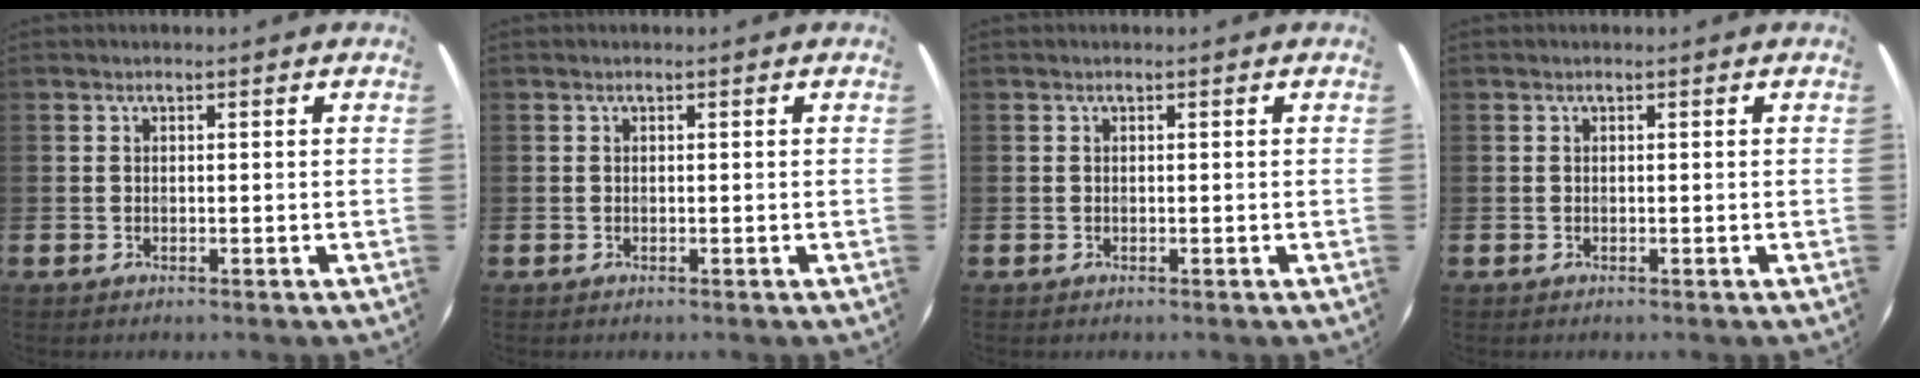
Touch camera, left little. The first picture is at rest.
{"total": 0.0}
{"total": 0.0}
{"total": 0.0}